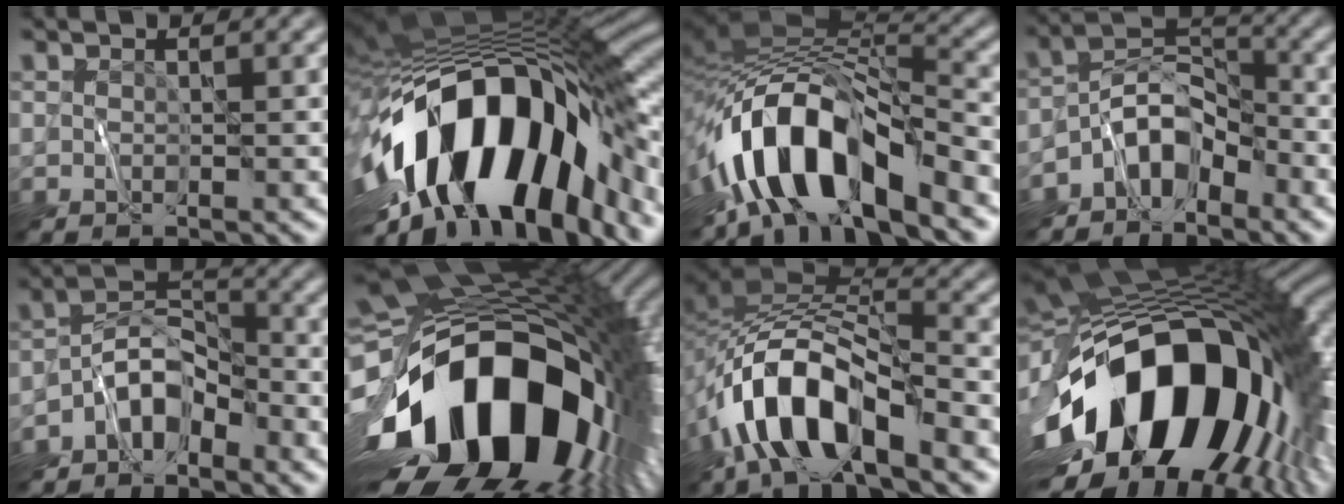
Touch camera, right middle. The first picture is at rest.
{"total": 17.7, "force": [-4.4, 8.4, 14.9], "torque": [-0.251, -0.001, -0.074]}
{"total": 10.5, "force": [-5.8, 4.1, 7.8], "torque": [-0.129, 0.009, -0.107]}
{"total": 5.1, "force": [-3.3, 2.8, 2.8], "torque": [-0.030, 0.009, -0.073]}
{"total": 4.6, "force": [-3.1, 2.4, 2.5], "torque": [-0.031, 0.012, -0.068]}
{"total": 20.0, "force": [-5.2, 12.1, 15.1], "torque": [-0.300, -0.041, -0.077]}
{"total": 9.8, "force": [-5.0, 4.4, 7.2], "torque": [-0.130, 0.009, -0.096]}
{"total": 18.4, "force": [-4.6, 11.0, 14.1], "torque": [-0.257, -0.004, -0.080]}